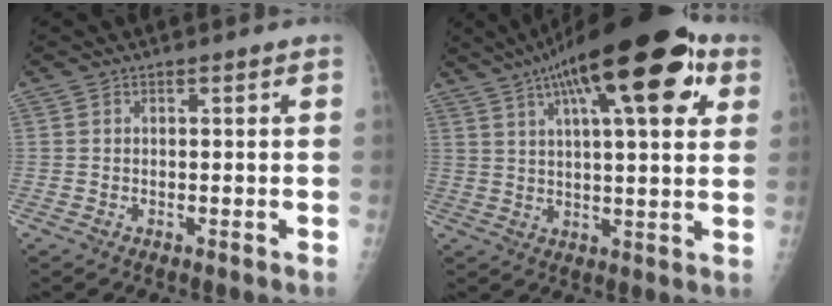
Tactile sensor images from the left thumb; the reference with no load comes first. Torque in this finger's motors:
{"motor_torque": [0.88, 0.47, 1.78, -0.98, 0.38]}